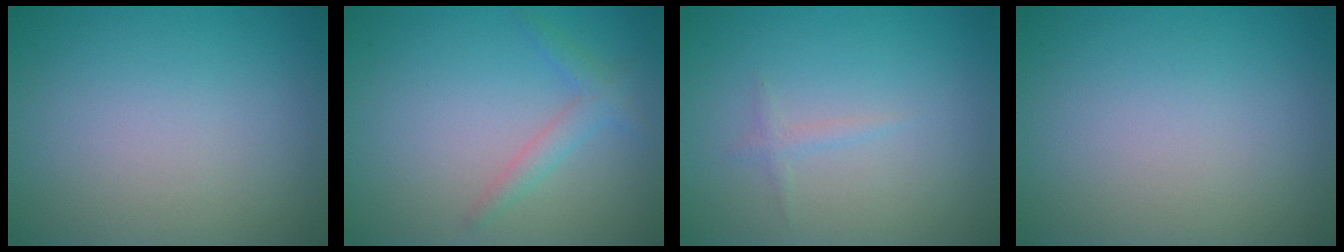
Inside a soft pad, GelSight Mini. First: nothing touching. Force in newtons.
{"total": 1.9, "press": 1.9, "slide": 0.0}
{"total": 0.8, "press": 0.8, "slide": 0.0}
{"total": 0.0}